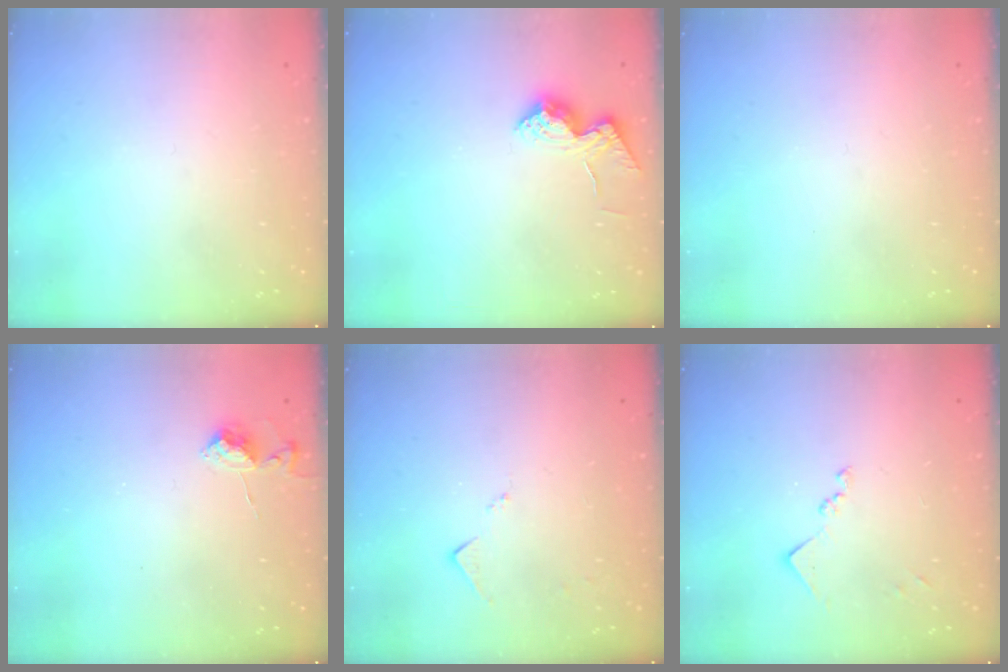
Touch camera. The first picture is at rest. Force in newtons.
{"total": 13.8, "press": 13.7, "slide": 0.7}
{"total": 0.0}
{"total": 5.0, "press": 4.9, "slide": 0.7}
{"total": 5.5, "press": 5.5, "slide": 0.7}
{"total": 8.1, "press": 8.0, "slide": 0.3}